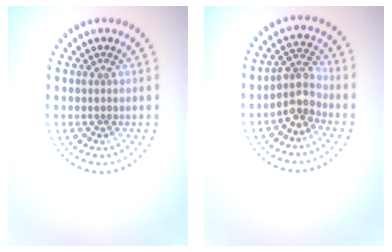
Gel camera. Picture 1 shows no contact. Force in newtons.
{"total": 3.1, "press": 2.4, "slide": 2.0}